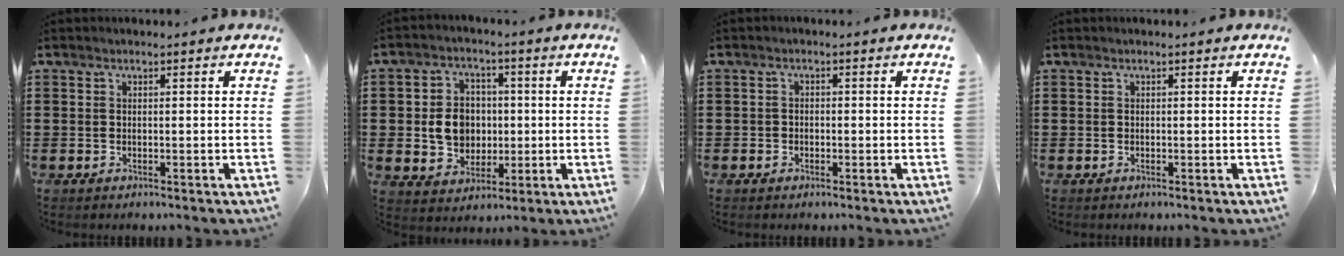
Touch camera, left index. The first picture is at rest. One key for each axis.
{"total": 7.1, "fx": 0.1, "fy": 6.1, "fz": 3.7, "tx": -0.076, "ty": 0.010, "tz": -0.001}
{"total": 1.0, "fx": -0.7, "fy": 0.7, "fz": 0.2, "tx": -0.007, "ty": 0.001, "tz": -0.015}
{"total": 0.0}